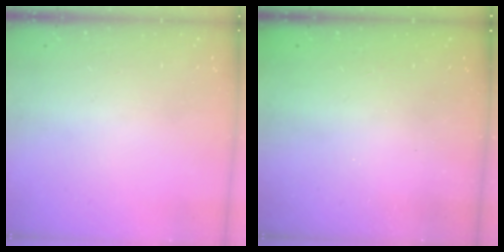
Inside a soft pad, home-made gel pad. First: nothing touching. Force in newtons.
{"total": 2.5, "press": 2.4, "slide": 0.8}